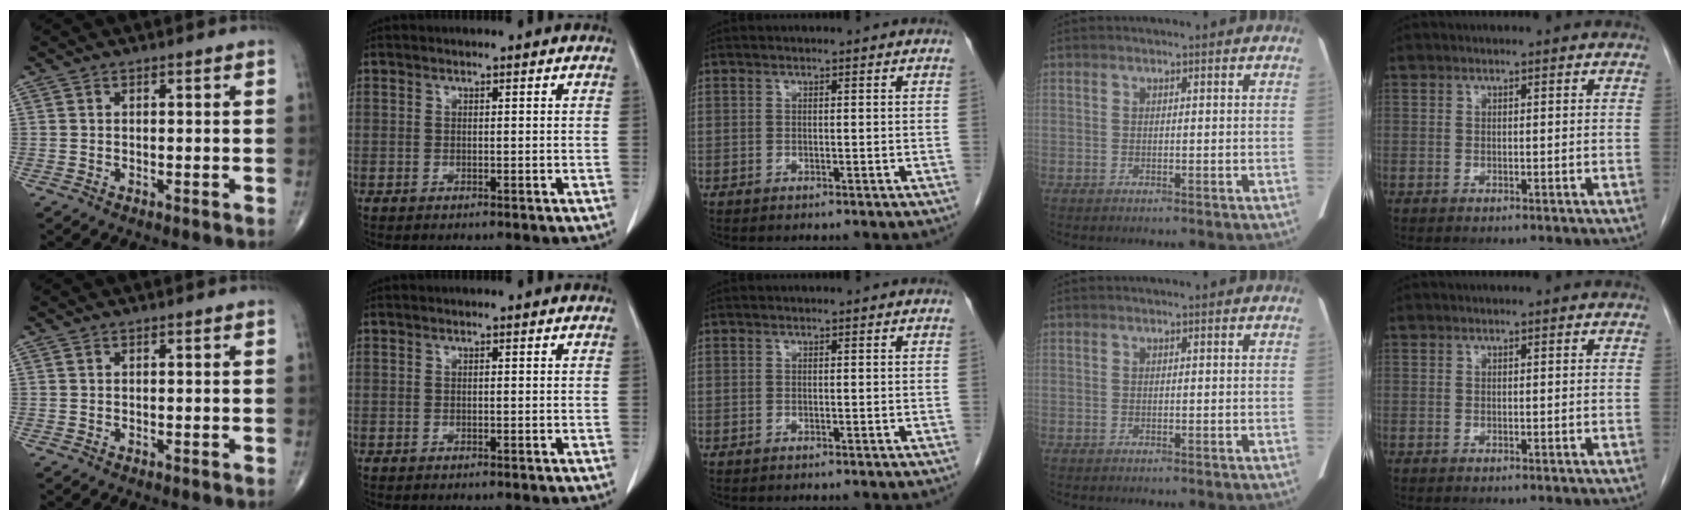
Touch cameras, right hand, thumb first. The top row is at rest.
{}